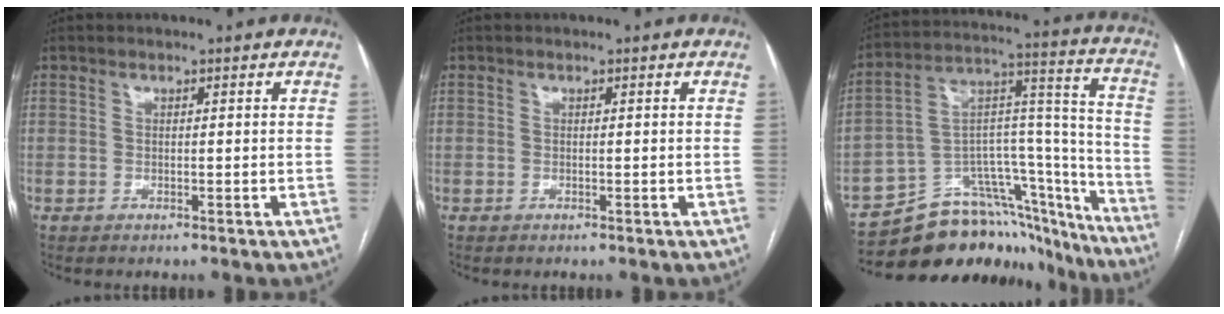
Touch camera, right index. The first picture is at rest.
{"total": 0.0}
{"total": 23.1, "force": [-19.4, 9.6, 8.2], "torque": [-0.083, 0.068, -0.285]}